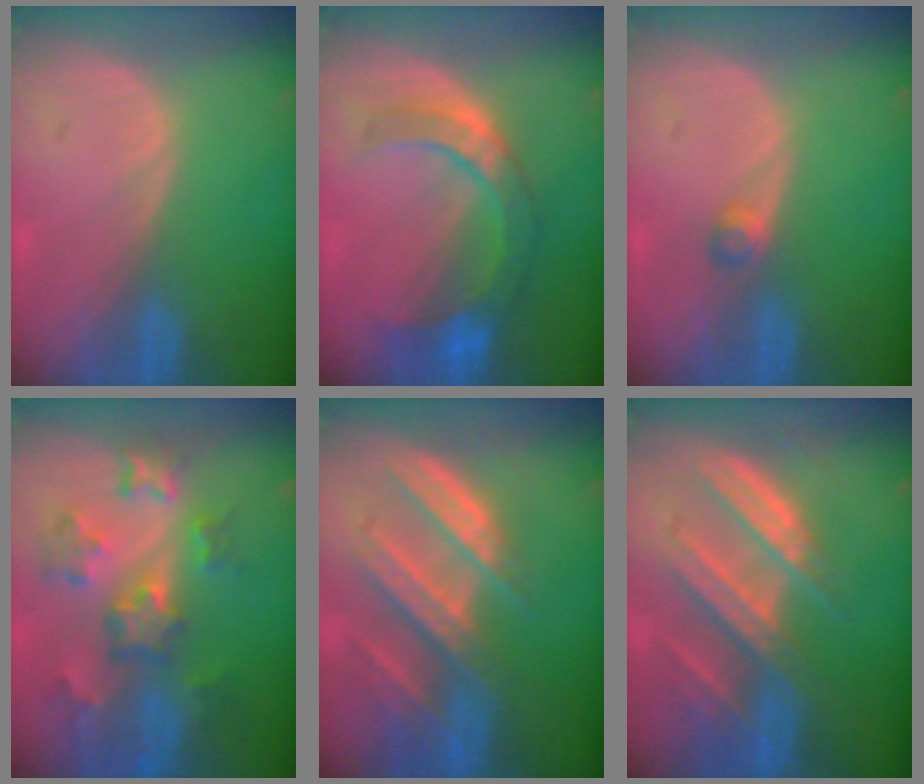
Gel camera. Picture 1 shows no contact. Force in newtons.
{"total": 8.2, "press": 7.6, "slide": 3.1}
{"total": 1.8, "press": 1.6, "slide": 0.8}
{"total": 8.8, "press": 7.8, "slide": 3.9}
{"total": 9.2, "press": 8.3, "slide": 4.0}
{"total": 8.8, "press": 8.1, "slide": 3.4}